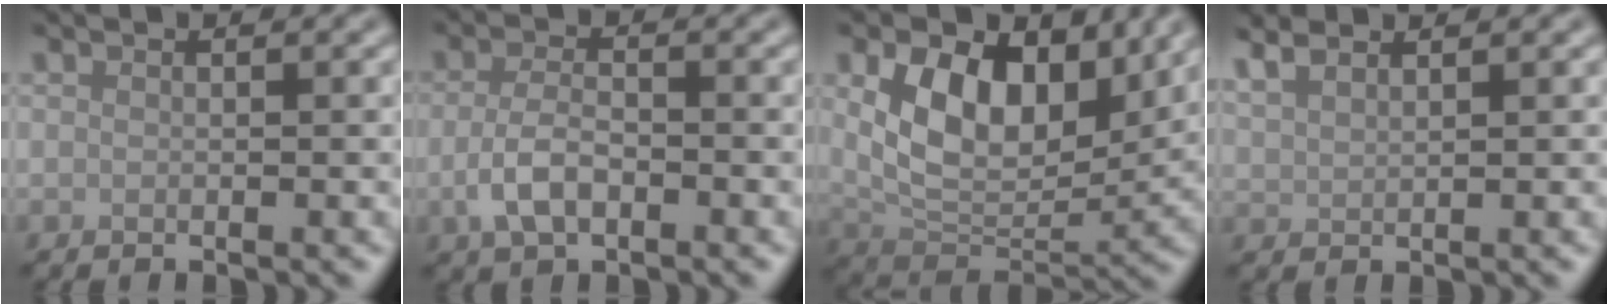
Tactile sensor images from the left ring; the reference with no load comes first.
{"total": 3.4, "force": [-1.2, 1.8, 2.6], "torque": [-0.056, -0.002, -0.028]}
{"total": 10.1, "force": [3.2, 6.1, 7.4], "torque": [-0.131, -0.012, 0.054]}
{"total": 2.1, "force": [1.9, 0.4, 0.8], "torque": [-0.019, 0.010, 0.042]}